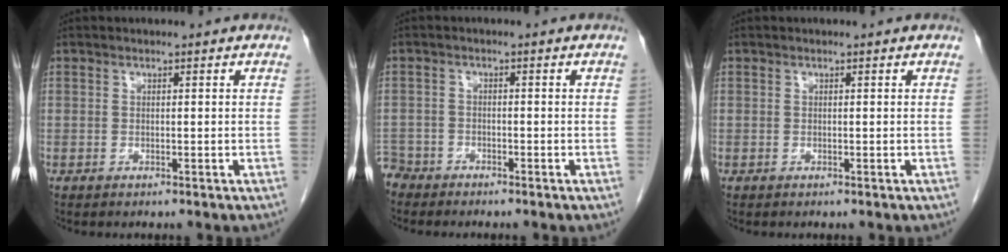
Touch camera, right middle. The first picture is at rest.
{"total": 3.5, "force": [-3.2, 1.3, -0.5], "torque": [0.006, -0.003, -0.068]}
{"total": 0.0}